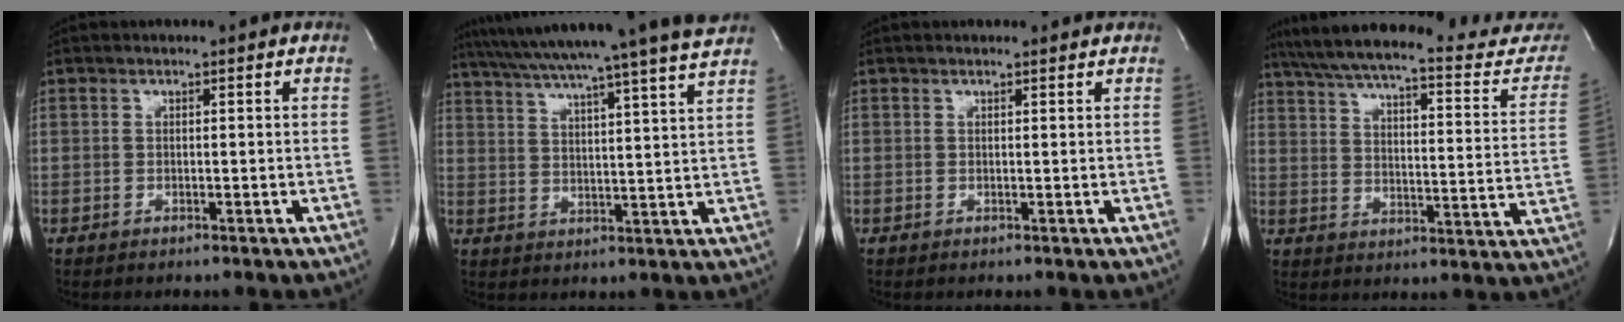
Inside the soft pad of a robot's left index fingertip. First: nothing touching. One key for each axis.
{"total": 23.0, "fx": 20.4, "fy": -2.2, "fz": 10.4, "tx": -0.177, "ty": -0.035, "tz": 0.274}
{"total": 1.8, "fx": 1.8, "fy": 0.2, "fz": 0.5, "tx": -0.011, "ty": 0.007, "tz": 0.016}
{"total": 28.6, "fx": 25.3, "fy": 4.4, "fz": 12.5, "tx": -0.193, "ty": -0.054, "tz": 0.316}